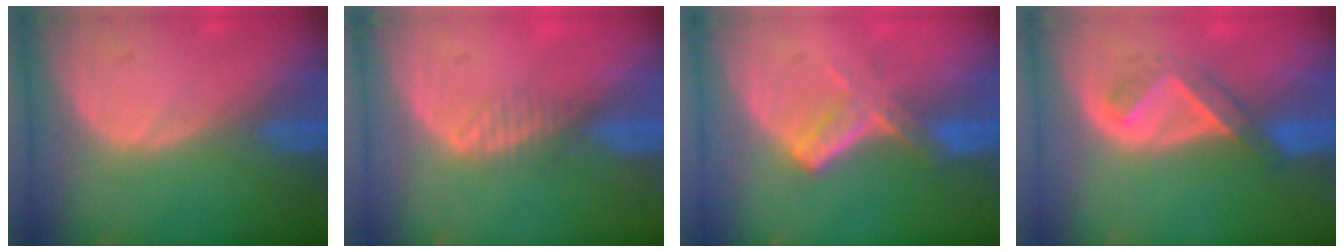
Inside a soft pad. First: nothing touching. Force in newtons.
{"total": 2.0, "press": 1.8, "slide": 0.8}
{"total": 5.8, "press": 5.1, "slide": 2.9}
{"total": 5.1, "press": 4.4, "slide": 2.6}